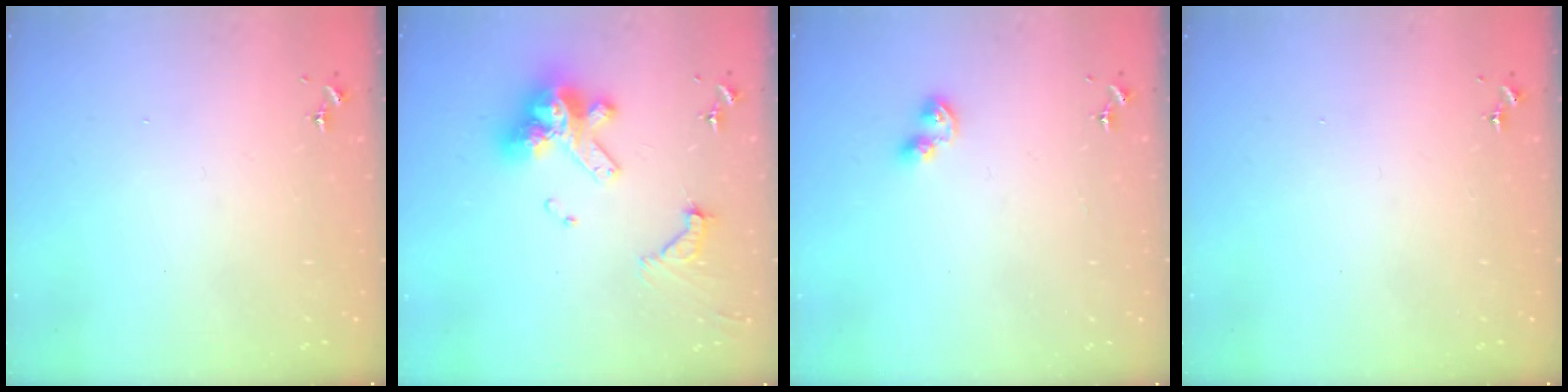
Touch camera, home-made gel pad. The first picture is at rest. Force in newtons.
{"total": 15.0, "press": 14.8, "slide": 2.2}
{"total": 4.5, "press": 4.4, "slide": 0.7}
{"total": 0.0}